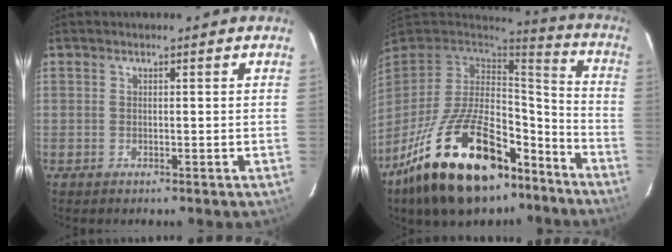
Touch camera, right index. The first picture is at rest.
{"total": 28.3, "force": [-17.3, 13.4, 18.0], "torque": [-0.344, -0.005, -0.262]}